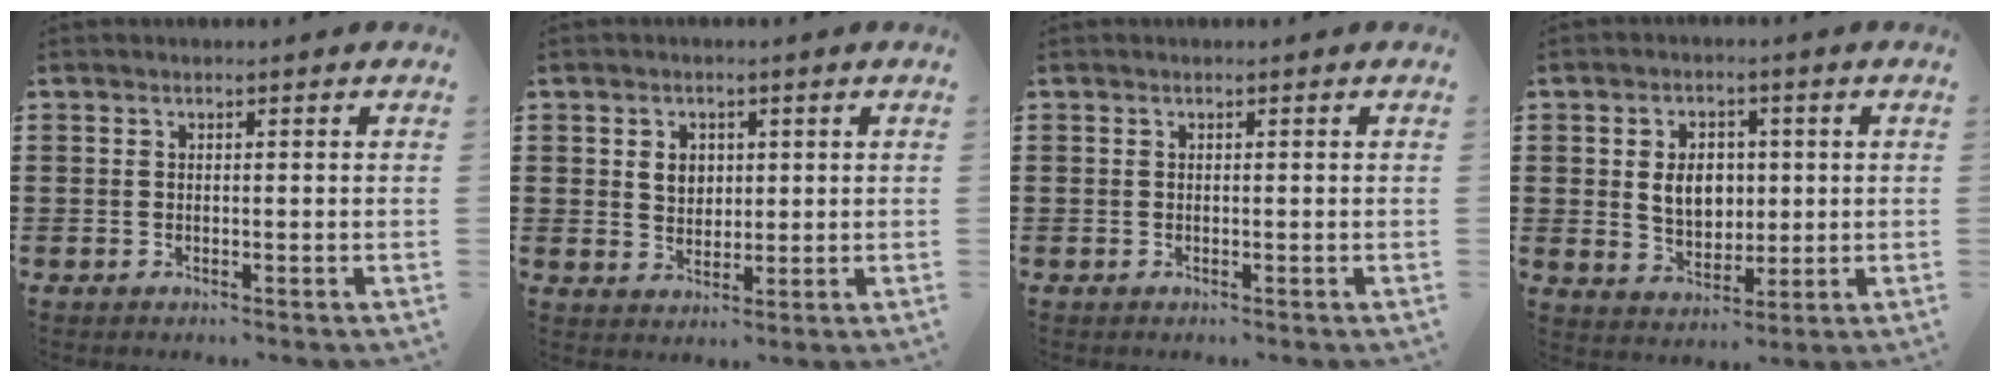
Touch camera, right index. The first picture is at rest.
{"total": 3.2, "force": [0.9, 2.6, 1.7], "torque": [-0.041, 0.010, 0.014]}
{"total": 0.0}
{"total": 5.9, "force": [0.6, 4.4, 4.0], "torque": [-0.072, 0.007, 0.005]}